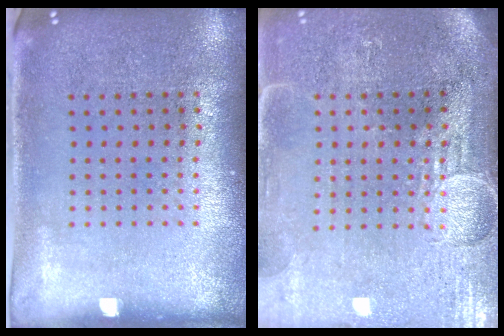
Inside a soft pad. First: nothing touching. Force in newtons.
{"total": 3.9, "press": 3.4, "slide": 1.9}